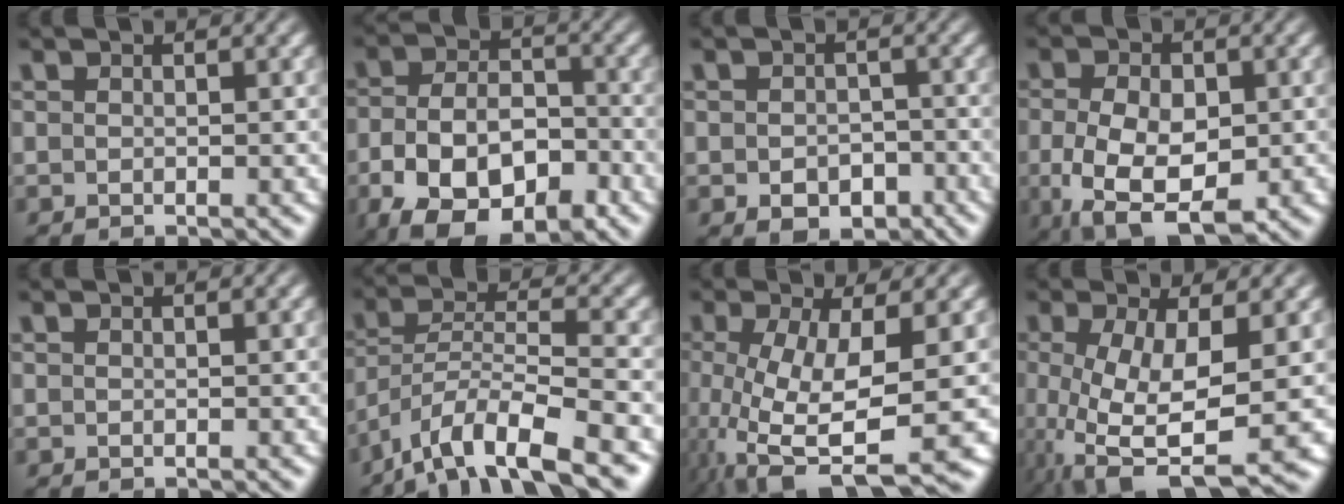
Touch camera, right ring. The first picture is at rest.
{"total": 12.3, "force": [-5.9, 7.8, 7.5], "torque": [-0.126, -0.038, -0.080]}
{"total": 3.0, "force": [-2.1, 1.8, 1.1], "torque": [-0.010, -0.017, -0.029]}
{"total": 10.5, "force": [-4.2, 6.7, 7.0], "torque": [-0.150, -0.069, -0.034]}
{"total": 0.0}
{"total": 7.2, "force": [-3.9, 3.5, 4.9], "torque": [-0.103, -0.028, -0.049]}
{"total": 9.4, "force": [-2.3, 4.6, 7.8], "torque": [-0.157, -0.044, -0.012]}
{"total": 9.8, "force": [-2.6, 5.1, 8.0], "torque": [-0.166, -0.051, -0.012]}